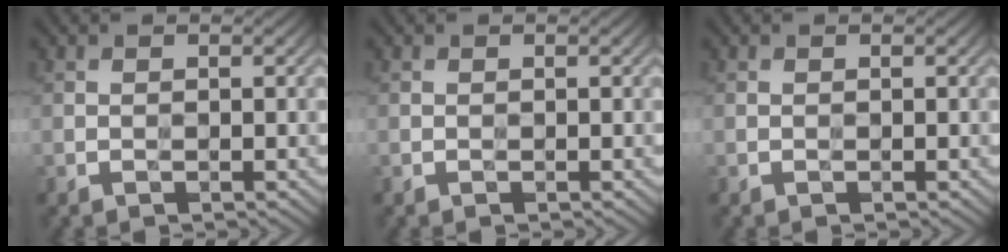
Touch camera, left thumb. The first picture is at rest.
{"total": 0.0}
{"total": 0.0}